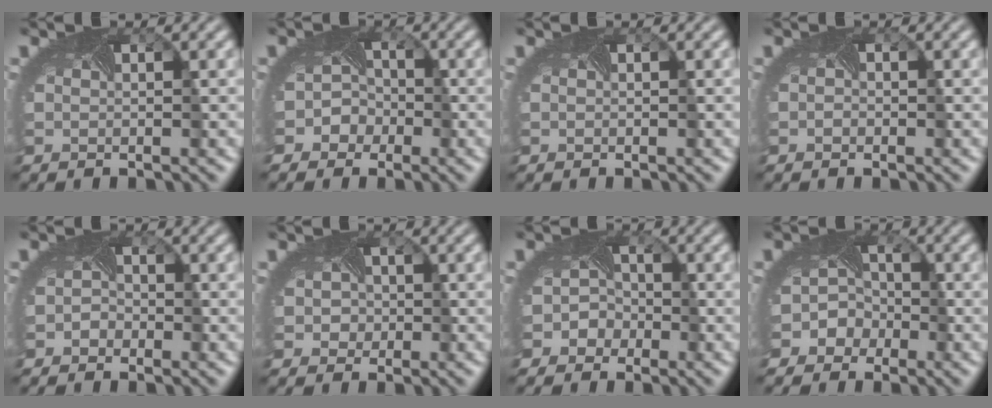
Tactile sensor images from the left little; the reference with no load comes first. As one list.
[{"total": 4.0, "force": [-1.9, 3.5, 0.8], "torque": [0.011, 0.009, -0.044]}, {"total": 0.0}, {"total": 0.5, "force": [-0.1, 0.4, 0.2], "torque": [0.001, -0.001, -0.005]}, {"total": 1.3, "force": [-0.9, 0.9, 0.1], "torque": [0.008, -0.001, -0.017]}, {"total": 3.5, "force": [-0.2, 3.1, 1.5], "torque": [-0.004, 0.012, -0.021]}, {"total": 3.3, "force": [-1.7, 2.8, 0.5], "torque": [0.018, 0.010, -0.033]}, {"total": 5.4, "force": [-2.6, 4.7, 1.0], "torque": [0.001, 0.004, -0.064]}]